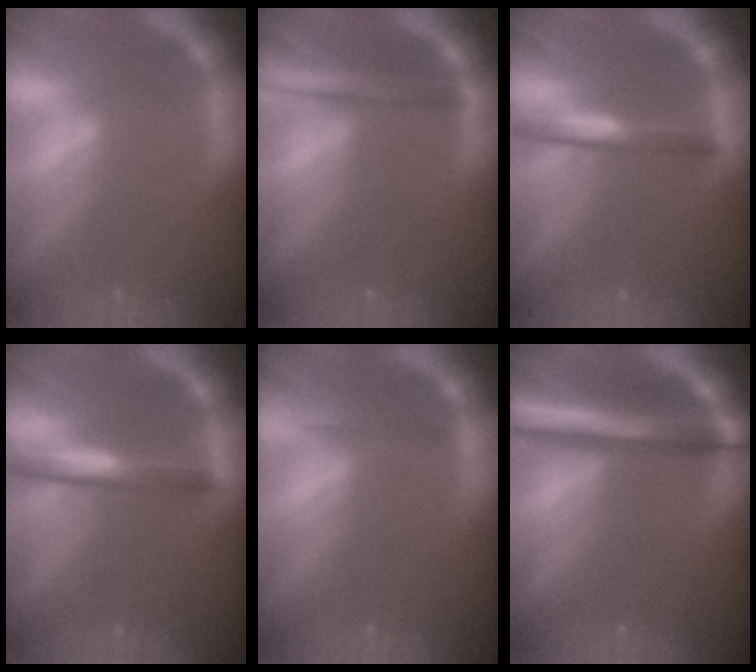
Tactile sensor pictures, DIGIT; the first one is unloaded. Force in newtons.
{"total": 2.9}
{"total": 3.0}
{"total": 3.5}
{"total": 1.4}
{"total": 7.1}